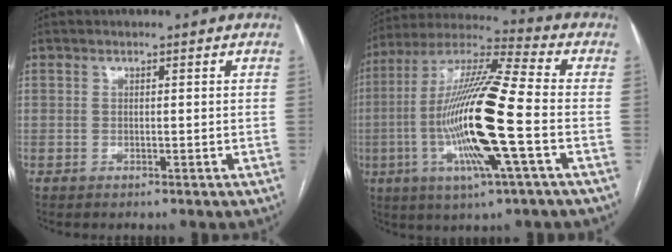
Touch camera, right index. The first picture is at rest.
{"total": 18.9, "force": [-3.9, 0.6, 18.5], "torque": [-0.373, -0.008, -0.079]}